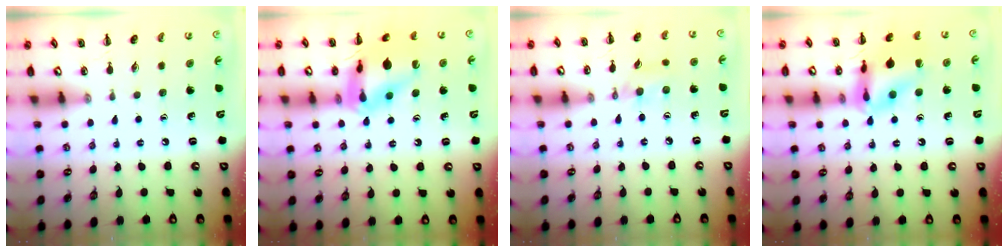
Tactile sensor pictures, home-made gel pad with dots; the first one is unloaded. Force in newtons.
{"total": 15.7, "press": 15.6, "slide": 1.9}
{"total": 3.8, "press": 3.7, "slide": 1.1}
{"total": 16.0, "press": 15.9, "slide": 2.0}